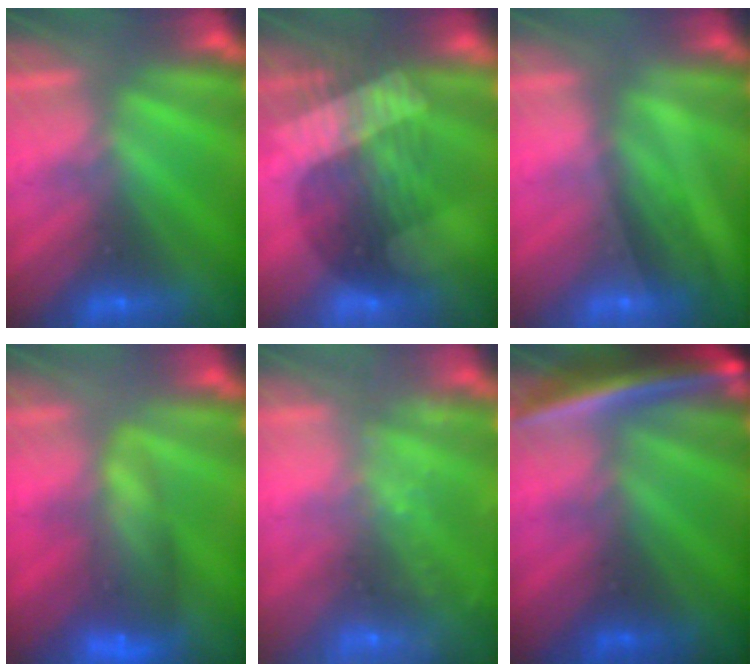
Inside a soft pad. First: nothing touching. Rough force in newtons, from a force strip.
{"total": 3.3}
{"total": 1.9}
{"total": 7.2}
{"total": 9.6}
{"total": 5.5}